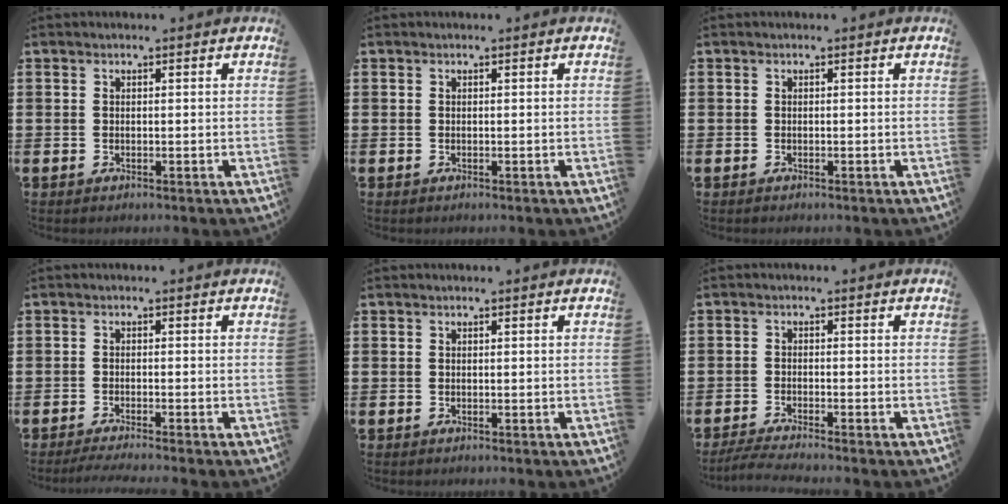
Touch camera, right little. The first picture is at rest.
{"total": 0.0}
{"total": 0.0}
{"total": 1.4, "force": [-1.2, -0.1, 0.8], "torque": [-0.012, 0.001, -0.022]}
{"total": 0.0}
{"total": 2.2, "force": [-1.8, -0.1, 1.2], "torque": [-0.019, 0.001, -0.033]}